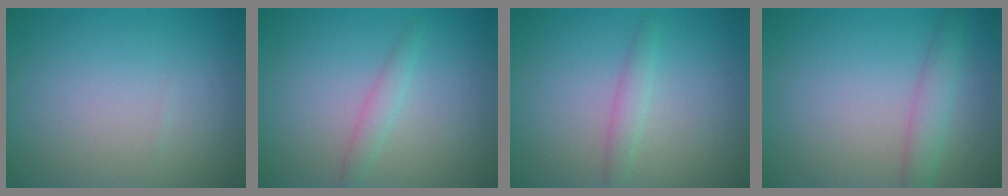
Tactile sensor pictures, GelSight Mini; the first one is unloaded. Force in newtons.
{"total": 1.4, "press": 1.4, "slide": 0.0}
{"total": 1.5, "press": 1.5, "slide": 0.0}
{"total": 2.4, "press": 2.4, "slide": 0.1}